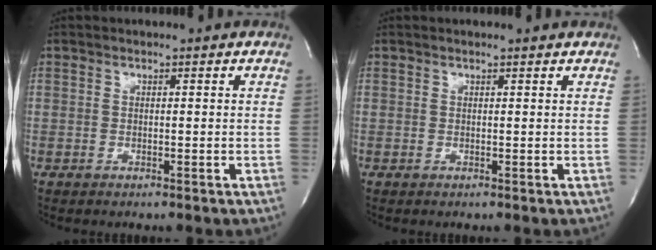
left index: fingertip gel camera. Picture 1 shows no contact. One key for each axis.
{"total": 1.2, "fx": 1.2, "fy": 0.0, "fz": 0.4, "tx": -0.013, "ty": 0.009, "tz": 0.014}